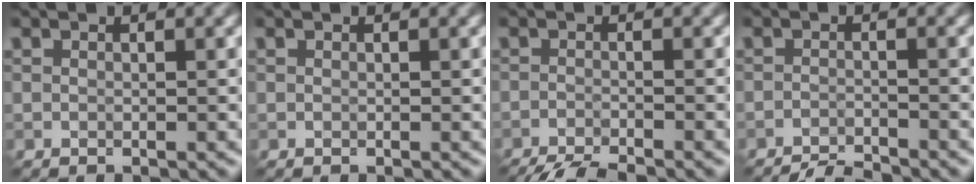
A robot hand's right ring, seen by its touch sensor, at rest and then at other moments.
{"total": 0.0}
{"total": 6.5, "force": [-5.9, 1.0, 2.4], "torque": [-0.041, -0.019, -0.094]}
{"total": 3.5, "force": [-3.3, 0.4, 1.2], "torque": [-0.015, -0.002, -0.063]}